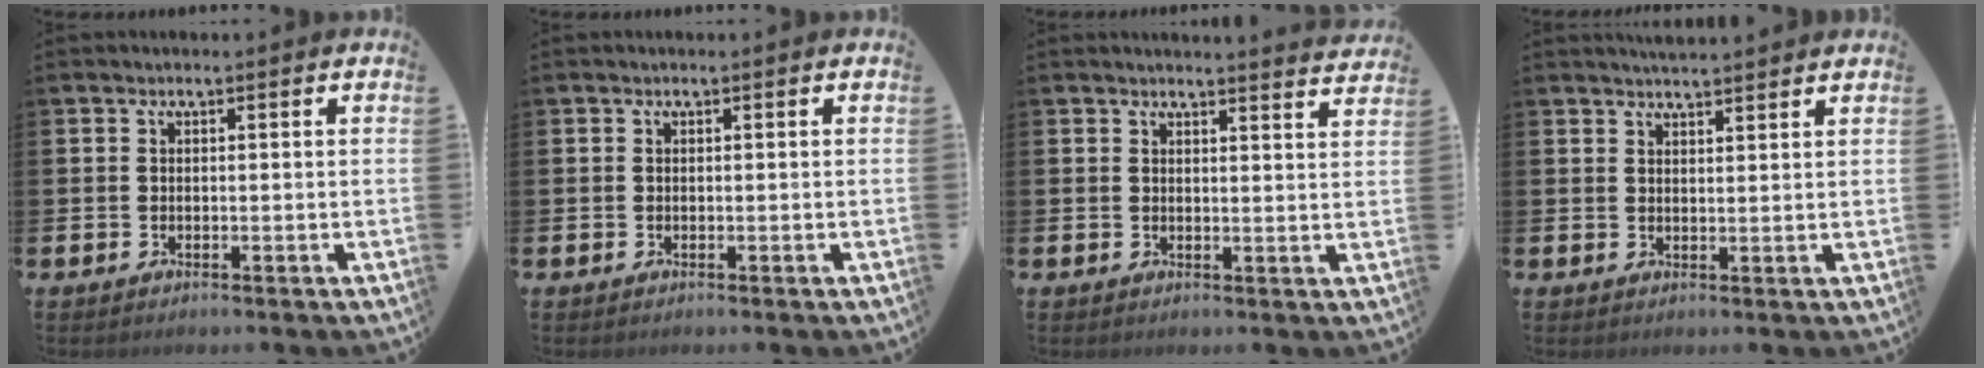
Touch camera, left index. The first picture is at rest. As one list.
[{"total": 0.0}, {"total": 2.8, "force": [2.8, -0.3, -0.2], "torque": [0.009, -0.021, 0.047]}, {"total": 3.0, "force": [3.0, 0.0, 0.1], "torque": [-0.004, -0.014, 0.054]}]